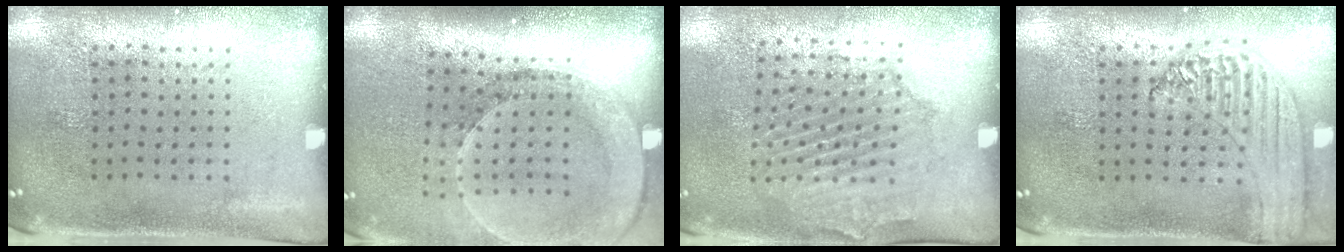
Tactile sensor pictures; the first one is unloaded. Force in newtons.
{"total": 2.6, "press": 2.0, "slide": 1.7}
{"total": 1.6, "press": 1.6, "slide": 0.4}
{"total": 1.3, "press": 1.3, "slide": 0.1}